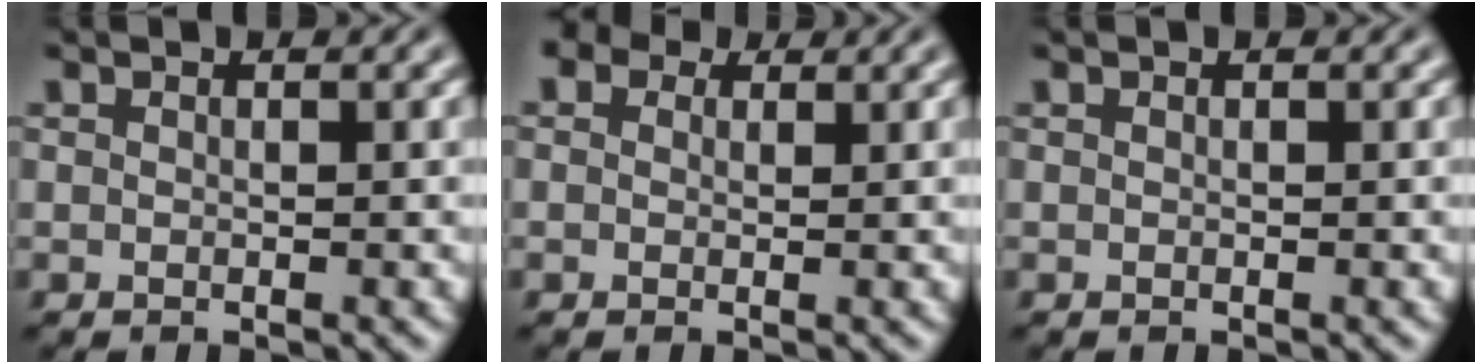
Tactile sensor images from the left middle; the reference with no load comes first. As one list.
[{"total": 2.4, "force": [1.4, 1.5, 1.2], "torque": [-0.022, -0.005, 0.002]}, {"total": 0.0}]